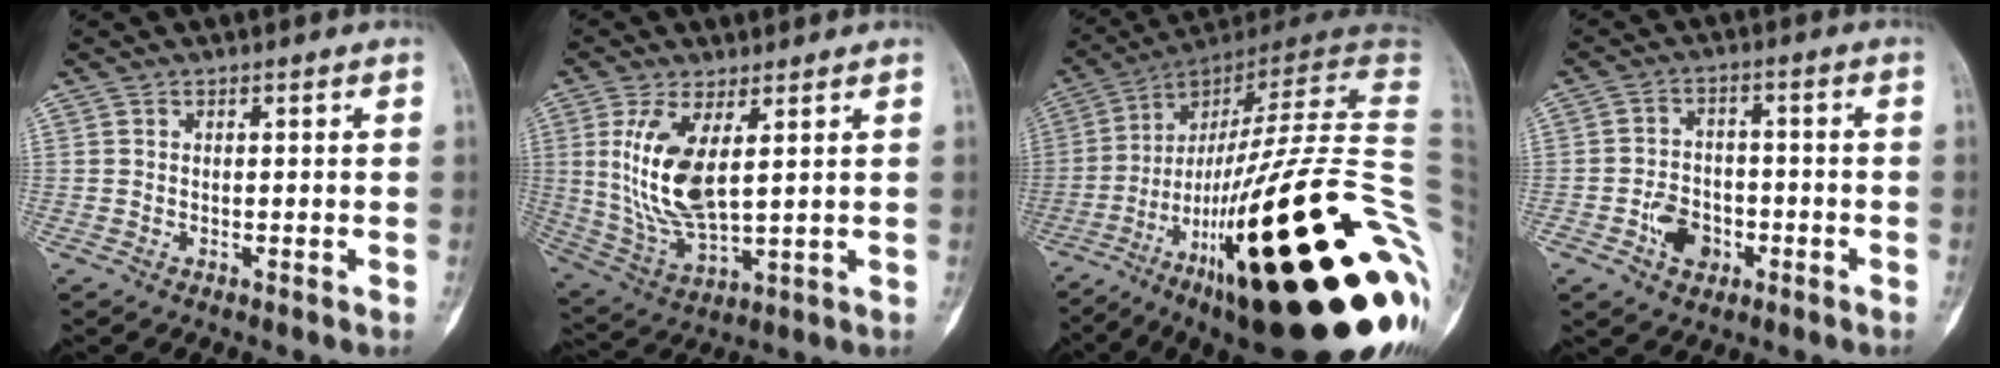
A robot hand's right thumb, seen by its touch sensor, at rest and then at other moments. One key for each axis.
{"total": 12.7, "fx": 3.1, "fy": 4.9, "fz": 11.3, "tx": -0.242, "ty": -0.023, "tz": 0.077}
{"total": 42.2, "fx": -11.6, "fy": 9.0, "fz": 39.6, "tx": -0.500, "ty": 0.049, "tz": -0.184}
{"total": 5.0, "fx": -2.2, "fy": 3.6, "fz": 2.8, "tx": -0.029, "ty": 0.019, "tz": -0.037}